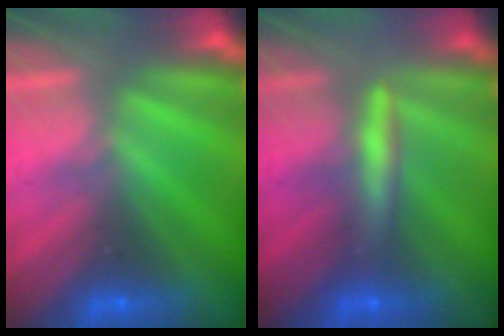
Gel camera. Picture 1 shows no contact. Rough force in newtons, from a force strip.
{"total": 2.5}